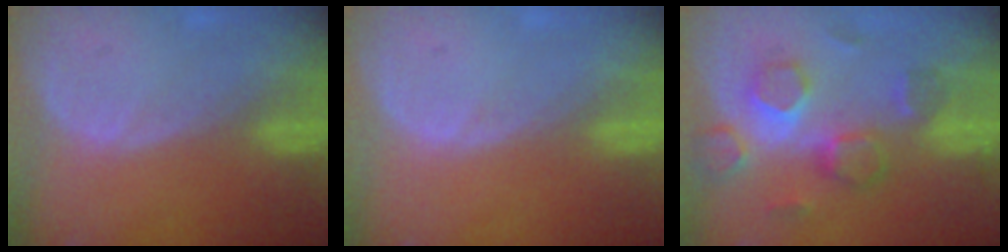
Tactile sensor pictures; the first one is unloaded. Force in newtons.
{"total": 0.5, "press": 0.1, "slide": 0.5}
{"total": 8.9, "press": 7.8, "slide": 4.3}